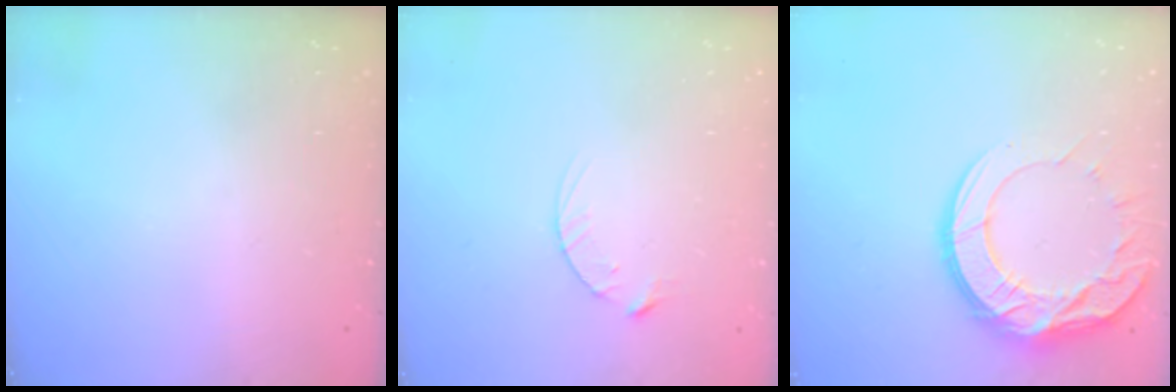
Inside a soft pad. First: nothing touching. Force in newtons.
{"total": 3.5, "press": 3.5, "slide": 0.4}
{"total": 15.6, "press": 15.5, "slide": 1.1}